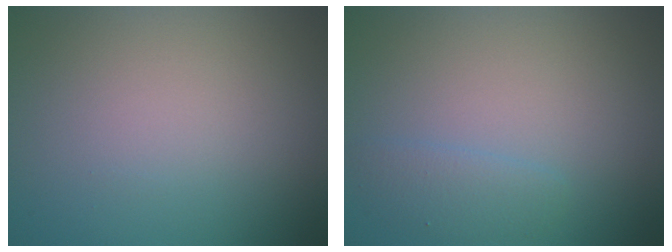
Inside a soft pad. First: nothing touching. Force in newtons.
{"total": 1.6, "press": 1.6, "slide": 0.1}